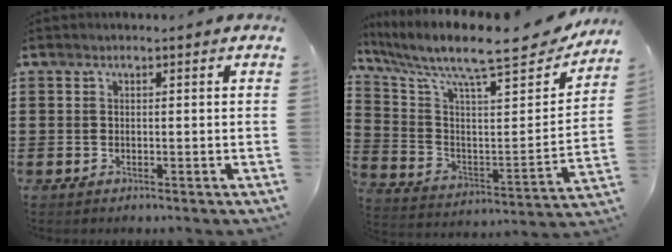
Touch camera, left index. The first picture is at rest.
{"total": 11.0, "force": [9.1, 1.6, 6.0], "torque": [-0.135, -0.076, 0.143]}